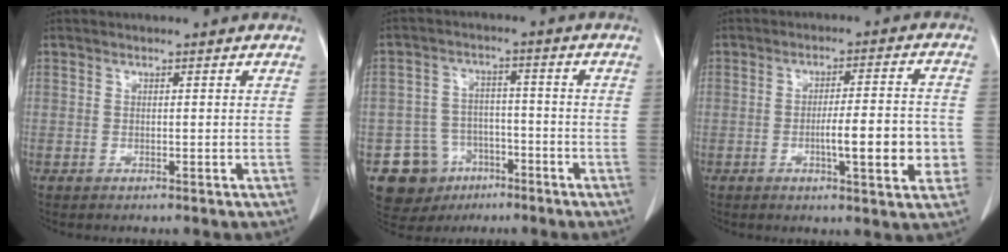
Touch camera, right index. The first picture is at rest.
{"total": 10.3, "force": [-5.1, 8.7, 2.1], "torque": [-0.048, 0.024, -0.068]}
{"total": 10.7, "force": [-2.5, 2.0, 10.2], "torque": [-0.145, 0.010, -0.031]}